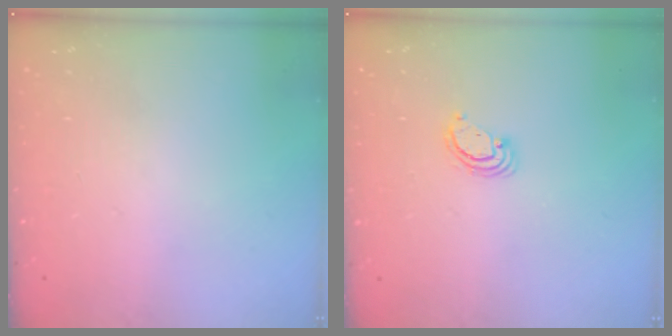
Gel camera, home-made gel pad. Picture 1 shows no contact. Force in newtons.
{"total": 2.9, "press": 2.9, "slide": 0.3}